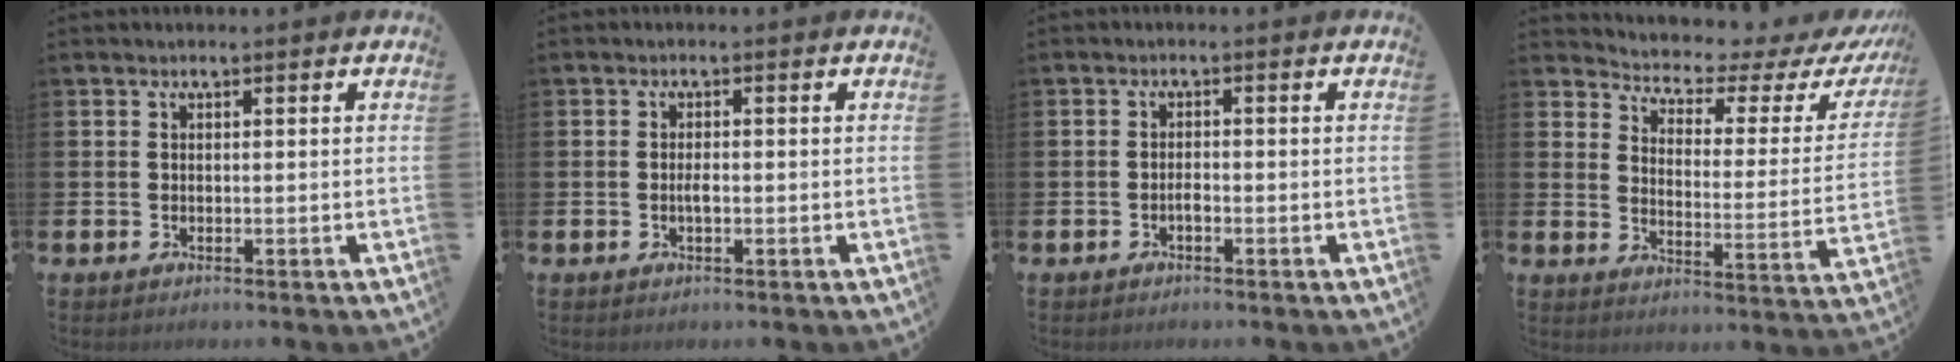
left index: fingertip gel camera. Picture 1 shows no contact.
{"total": 1.3, "force": [-0.2, 0.4, 1.2], "torque": [-0.022, 0.001, -0.005]}
{"total": 1.0, "force": [-0.6, 0.3, 0.7], "torque": [-0.016, -0.001, -0.011]}
{"total": 4.4, "force": [4.1, 1.2, 0.9], "torque": [-0.042, -0.040, 0.060]}